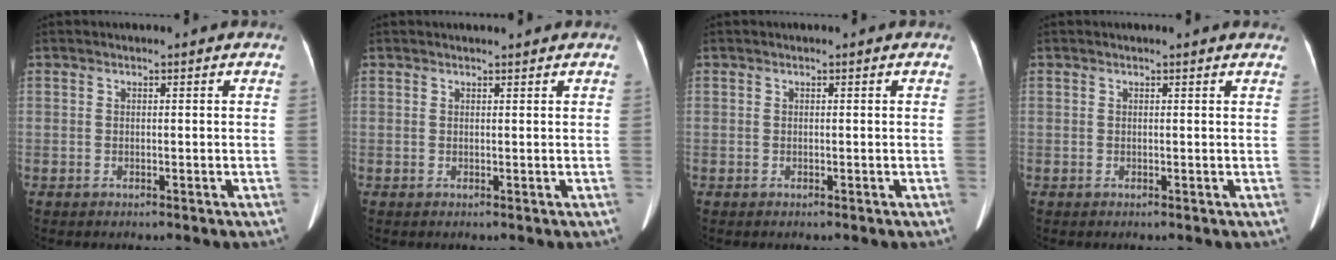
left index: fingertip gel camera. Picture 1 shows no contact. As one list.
[{"total": 1.4, "force": [1.4, -0.1, 0.3], "torque": [-0.008, 0.001, 0.021]}, {"total": 0.0}, {"total": 3.2, "force": [3.0, 0.2, 1.0], "torque": [-0.015, 0.007, 0.024]}]